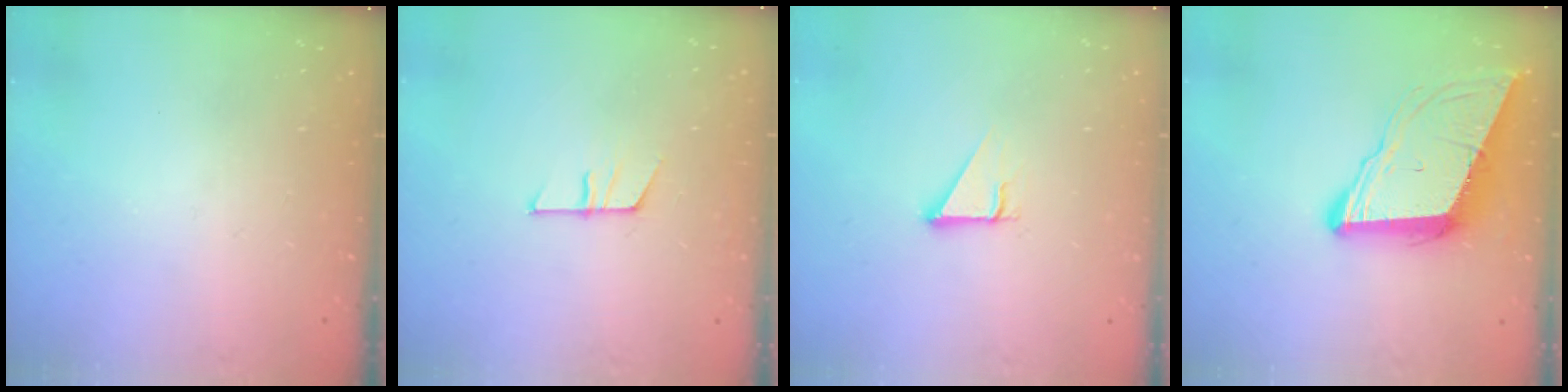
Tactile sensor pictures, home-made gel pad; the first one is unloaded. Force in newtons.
{"total": 7.8, "press": 7.8, "slide": 0.4}
{"total": 2.7, "press": 2.7, "slide": 0.3}
{"total": 10.5, "press": 9.9, "slide": 3.6}